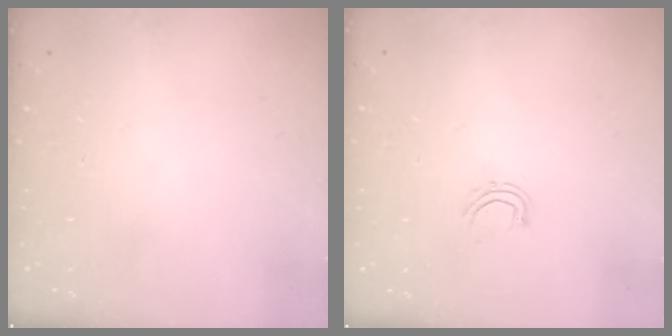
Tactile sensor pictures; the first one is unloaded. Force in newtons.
{"total": 5.0, "press": 4.9, "slide": 0.7}